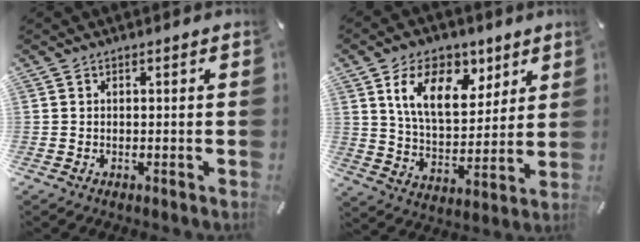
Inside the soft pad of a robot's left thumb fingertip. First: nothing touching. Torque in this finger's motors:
{"motor_torque": [1.14, 0.11, 1.48, -1.29, 0.40]}